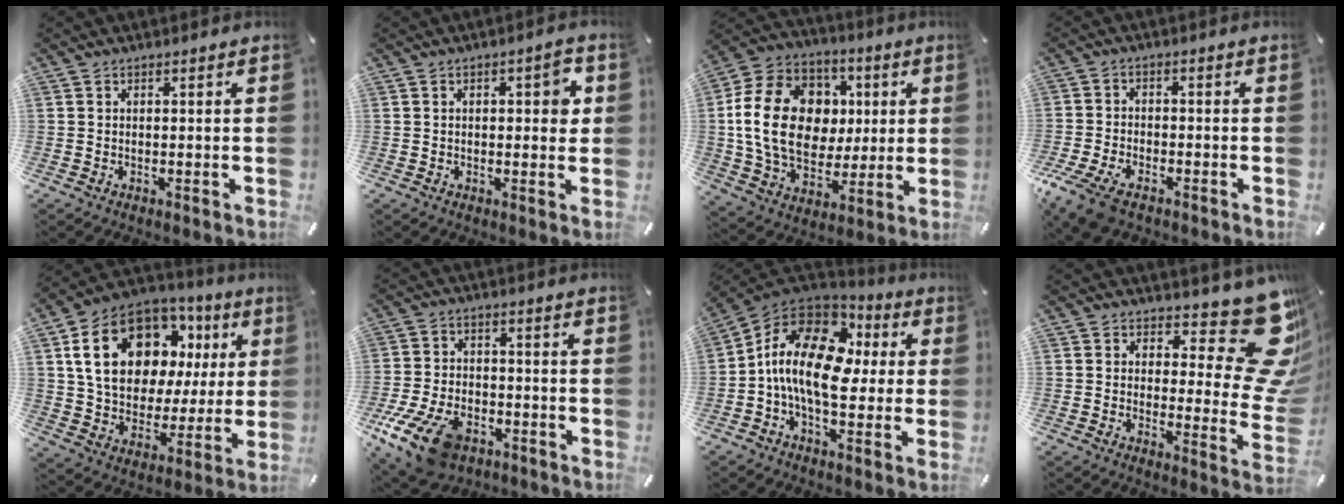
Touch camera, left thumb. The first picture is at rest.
{"total": 4.2, "force": [0.9, 1.7, 3.8], "torque": [-0.042, -0.005, 0.006]}
{"total": 21.6, "force": [1.9, 17.0, 13.2], "torque": [-0.260, 0.020, 0.037]}
{"total": 7.4, "force": [-4.8, 3.8, 4.1], "torque": [-0.098, 0.011, -0.092]}
{"total": 19.9, "force": [7.8, 14.1, 11.8], "torque": [-0.215, -0.032, 0.140]}
{"total": 14.7, "force": [-8.0, 8.7, 8.8], "torque": [-0.175, 0.045, -0.135]}
{"total": 17.1, "force": [-0.4, 10.0, 13.9], "torque": [-0.283, 0.013, -0.011]}
{"total": 17.0, "force": [9.2, 7.5, 12.3], "torque": [-0.145, -0.077, 0.153]}